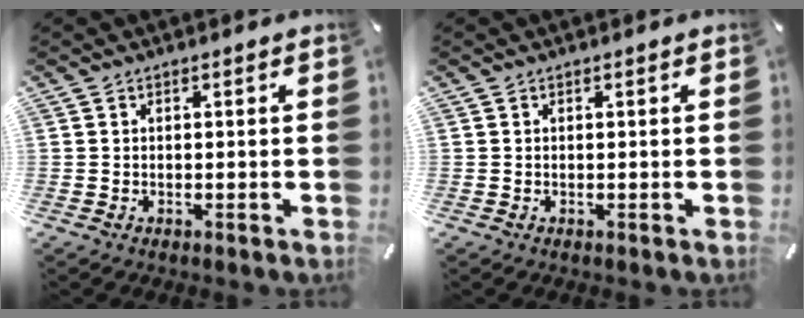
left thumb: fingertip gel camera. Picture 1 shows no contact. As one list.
[{"total": 0.0}]